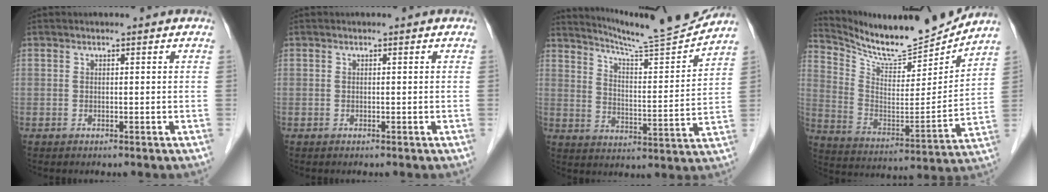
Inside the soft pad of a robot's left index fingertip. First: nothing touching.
{"total": 0.0}
{"total": 14.2, "force": [13.6, -1.5, 3.6], "torque": [-0.066, -0.033, 0.206]}
{"total": 16.4, "force": [15.7, 1.2, 4.6], "torque": [-0.101, -0.035, 0.263]}